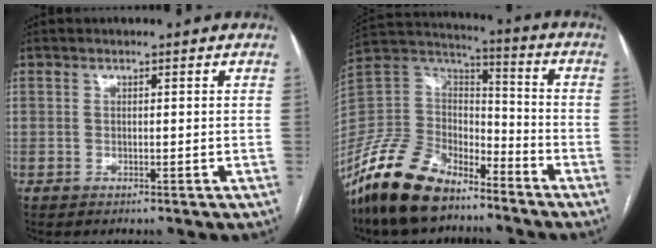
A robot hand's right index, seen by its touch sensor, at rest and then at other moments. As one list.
[{"total": 16.7, "force": [-12.6, 7.2, 8.3], "torque": [-0.179, 0.016, -0.243]}]